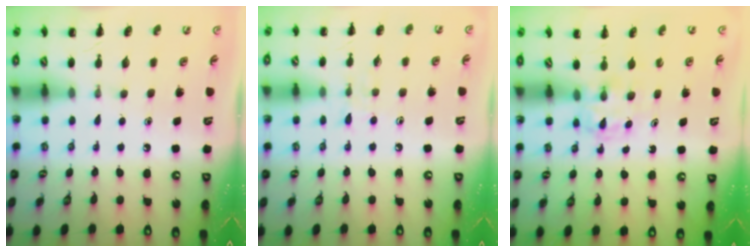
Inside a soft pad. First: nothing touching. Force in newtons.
{"total": 5.4, "press": 4.9, "slide": 2.1}
{"total": 2.6, "press": 2.4, "slide": 1.1}